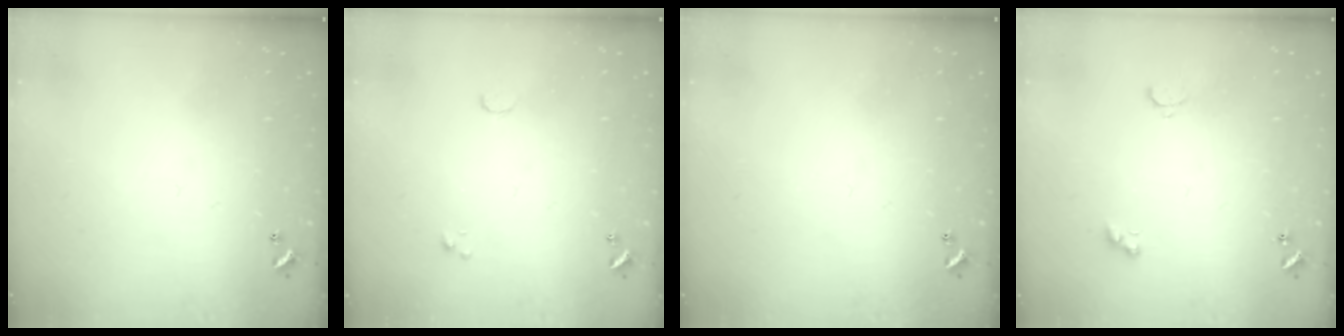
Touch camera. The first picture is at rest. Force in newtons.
{"total": 0.9, "press": 0.8, "slide": 0.2}
{"total": 0.0}
{"total": 2.8, "press": 2.8, "slide": 0.6}